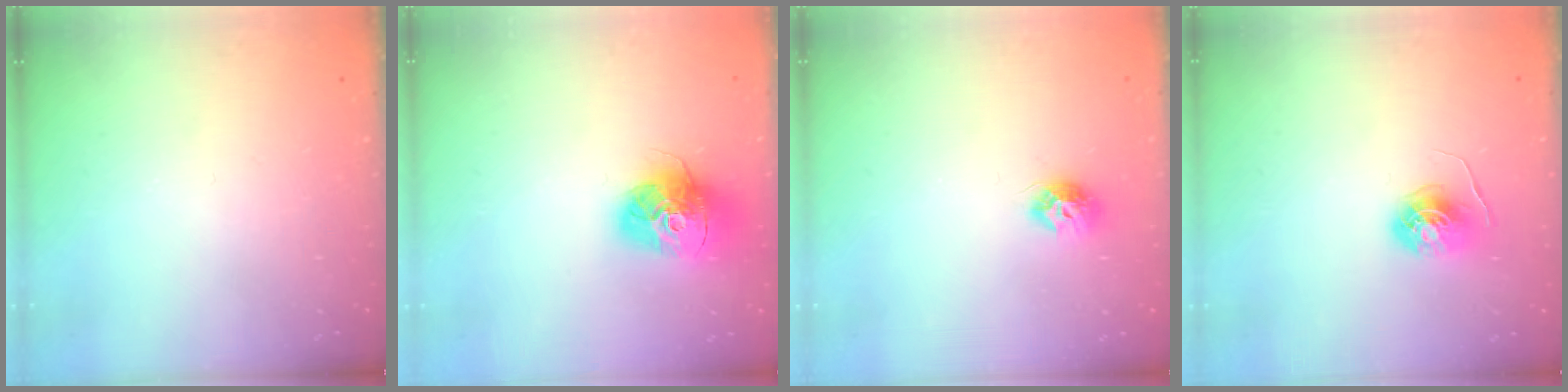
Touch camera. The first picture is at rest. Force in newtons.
{"total": 16.1, "press": 16.0, "slide": 1.5}
{"total": 7.6, "press": 7.6, "slide": 0.2}
{"total": 5.5, "press": 5.5, "slide": 0.3}